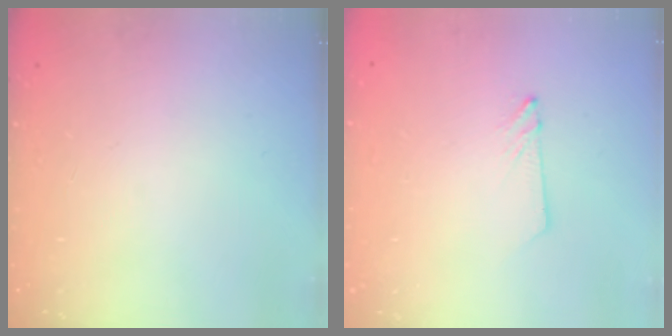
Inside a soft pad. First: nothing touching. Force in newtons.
{"total": 2.4, "press": 2.4, "slide": 0.2}